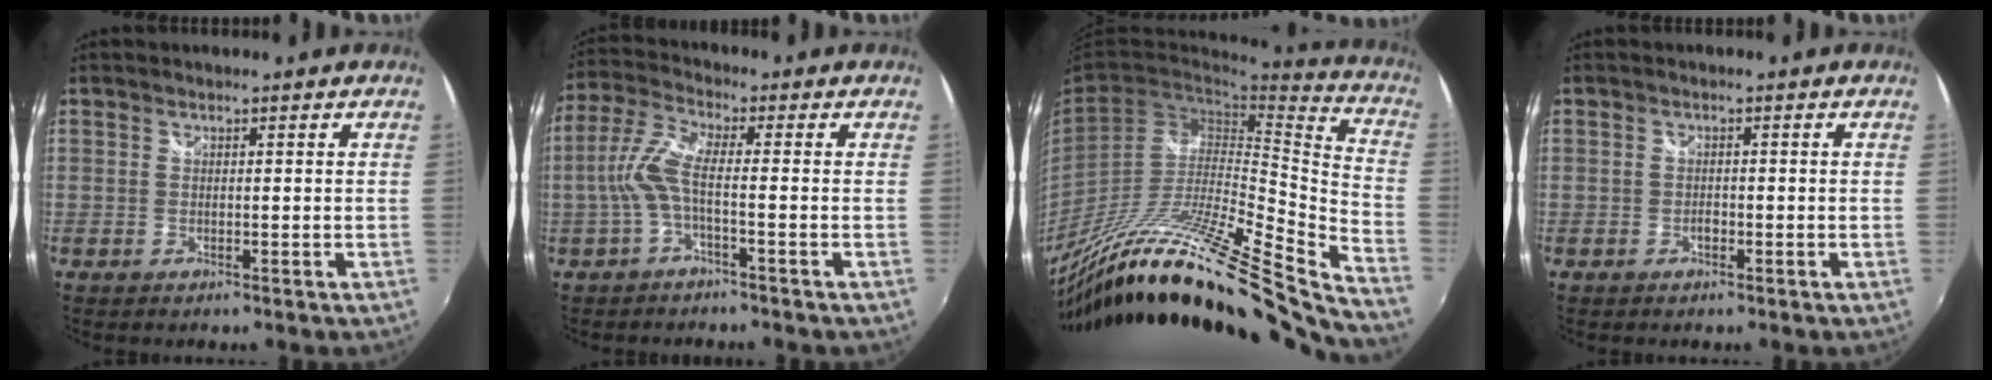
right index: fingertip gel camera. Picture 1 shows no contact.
{"total": 6.2, "force": [-1.7, 0.8, 6.0], "torque": [-0.144, 0.008, -0.033]}
{"total": 32.8, "force": [-26.5, 1.1, 19.3], "torque": [-0.269, -0.067, -0.431]}
{"total": 0.9, "force": [-0.4, 0.6, 0.6], "torque": [-0.010, 0.001, -0.007]}